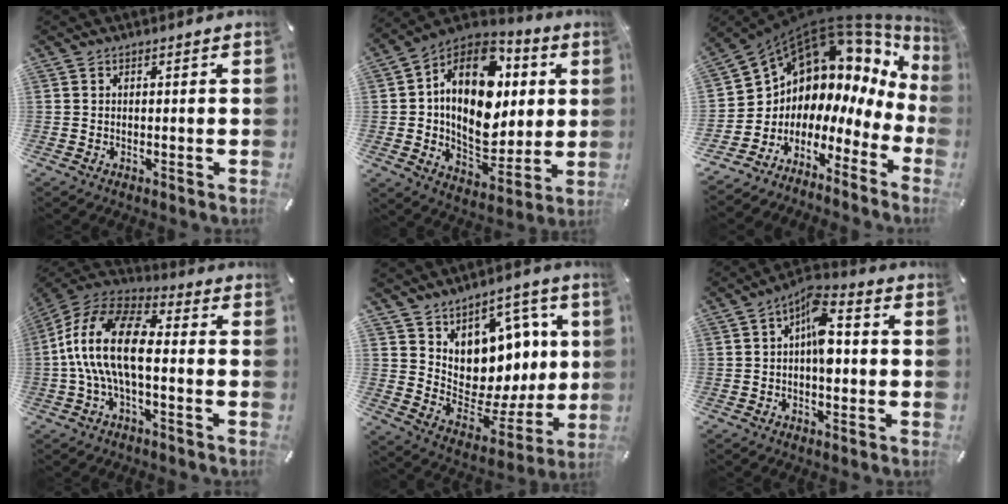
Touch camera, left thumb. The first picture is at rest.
{"total": 20.4, "force": [4.1, 14.4, 13.9], "torque": [-0.237, -0.024, 0.068]}
{"total": 9.2, "force": [7.3, 5.5, 1.3], "torque": [-0.045, -0.094, 0.132]}
{"total": 16.6, "force": [-2.1, 8.2, 14.2], "torque": [-0.295, 0.014, -0.039]}
{"total": 9.8, "force": [4.4, 8.3, 2.7], "torque": [-0.021, -0.081, 0.086]}
{"total": 8.4, "force": [0.1, 4.3, 7.2], "torque": [-0.099, 0.005, -0.002]}